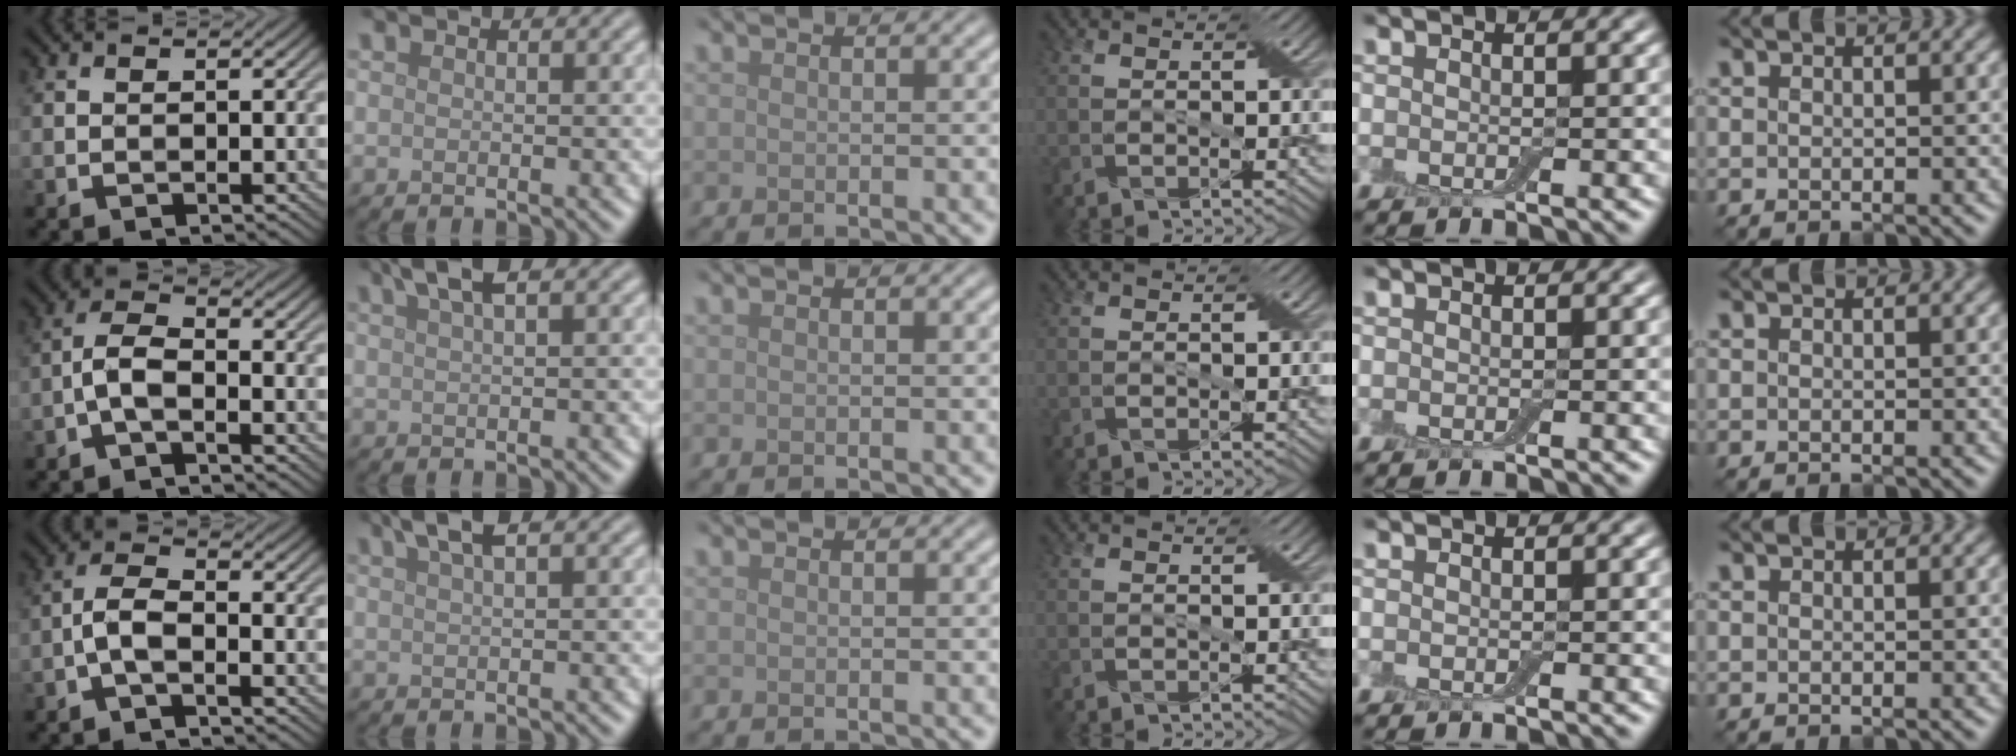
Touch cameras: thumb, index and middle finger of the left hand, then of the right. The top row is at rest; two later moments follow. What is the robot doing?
{"motion": "shake", "object": "box of matches"}